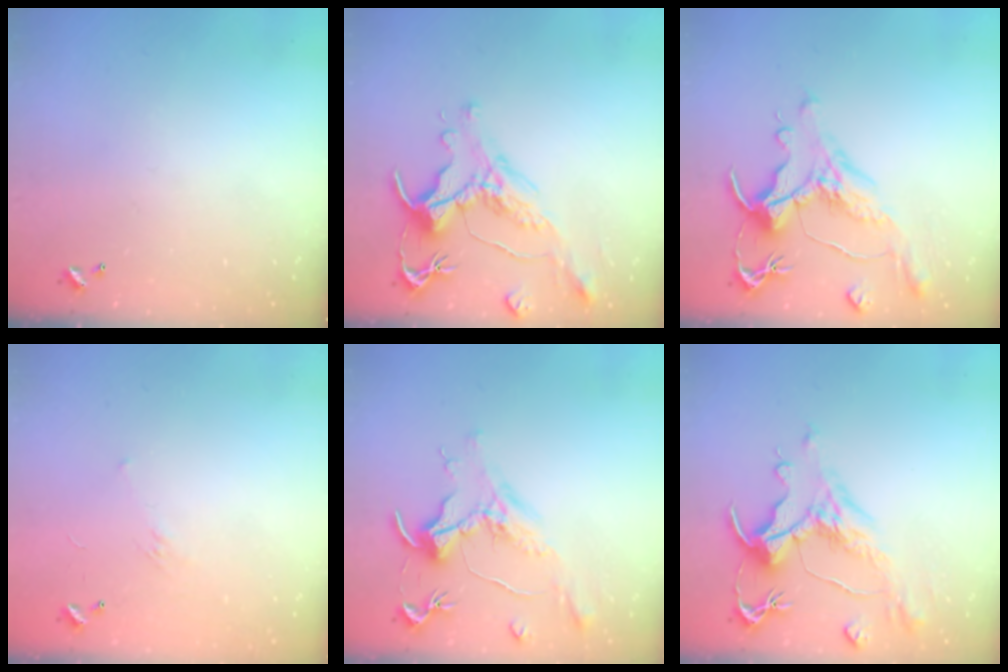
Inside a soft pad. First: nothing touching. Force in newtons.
{"total": 1.6, "press": 0.9, "slide": 1.3}
{"total": 1.7, "press": 0.9, "slide": 1.4}
{"total": 6.1, "press": 6.1, "slide": 0.9}
{"total": 1.5, "press": 1.3, "slide": 0.8}
{"total": 1.8, "press": 1.1, "slide": 1.4}